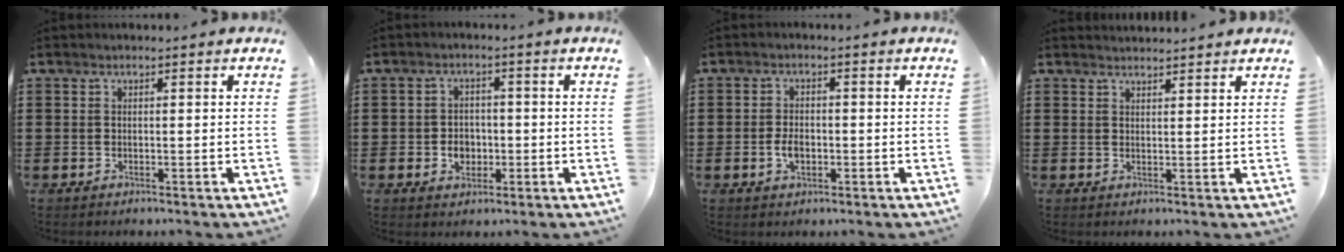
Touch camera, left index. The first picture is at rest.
{"total": 3.2, "force": [-0.7, 2.7, 1.6], "torque": [-0.030, 0.000, -0.017]}
{"total": 2.9, "force": [-0.5, 1.7, 2.3], "torque": [-0.052, 0.000, -0.012]}
{"total": 1.7, "force": [1.7, -0.1, -0.1], "torque": [-0.002, -0.001, 0.034]}